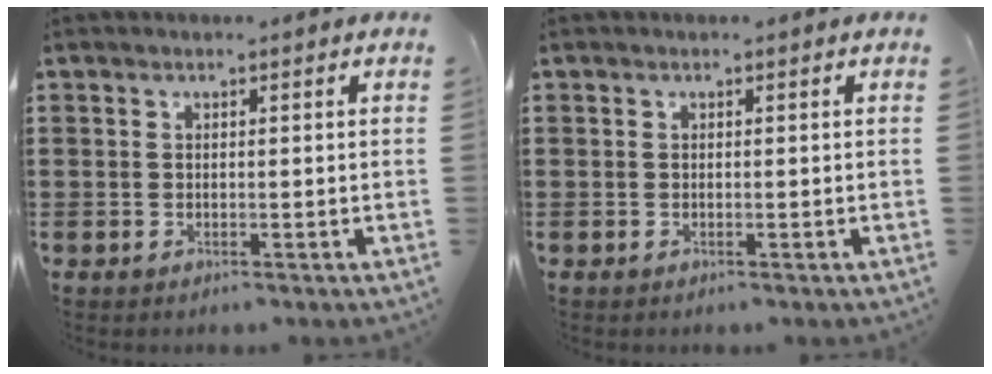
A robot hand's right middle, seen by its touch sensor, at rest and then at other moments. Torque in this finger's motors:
{"motor_torque": [0.04, -0.13, 0.04, 0.01]}